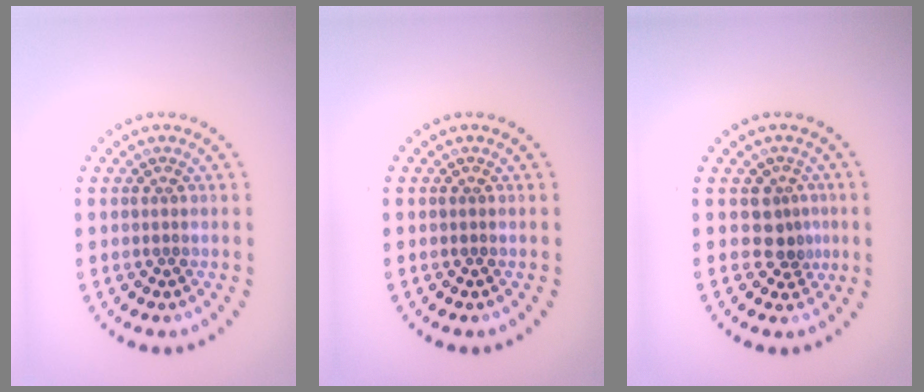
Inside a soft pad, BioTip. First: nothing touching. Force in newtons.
{"total": 0.0}
{"total": 2.4, "press": 1.9, "slide": 1.6}